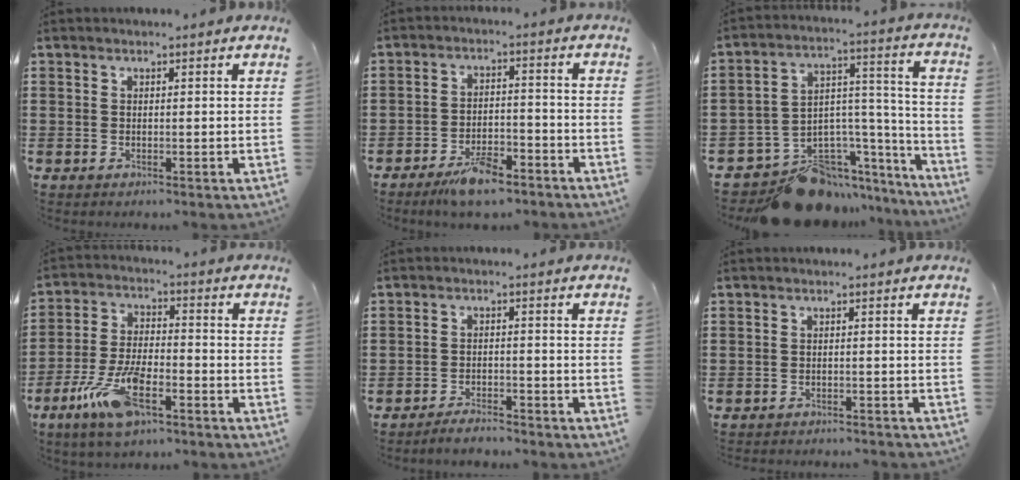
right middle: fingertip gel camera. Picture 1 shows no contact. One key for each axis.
{"total": 6.3, "fx": -5.1, "fy": 1.9, "fz": 3.2, "tx": -0.065, "ty": 0.005, "tz": -0.097}
{"total": 11.8, "fx": -9.9, "fy": 5.7, "fz": 2.8, "tx": -0.039, "ty": 0.035, "tz": -0.173}
{"total": 10.8, "fx": -6.1, "fy": 3.4, "fz": 8.2, "tx": -0.187, "ty": -0.011, "tz": -0.117}
{"total": 2.8, "fx": -2.8, "fy": 0.2, "fz": 0.5, "tx": -0.013, "ty": 0.002, "tz": -0.056}
{"total": 1.4, "fx": -1.4, "fy": -0.1, "fz": 0.1, "tx": -0.005, "ty": 0.003, "tz": -0.029}